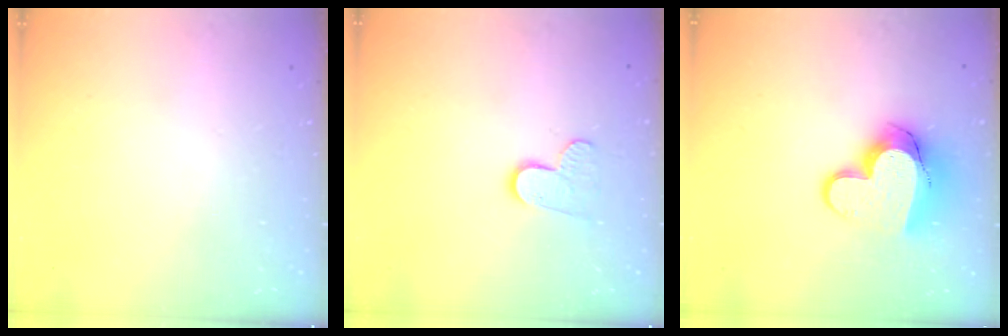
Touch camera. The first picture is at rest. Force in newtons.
{"total": 7.8, "press": 7.7, "slide": 0.6}
{"total": 13.4, "press": 13.4, "slide": 1.1}